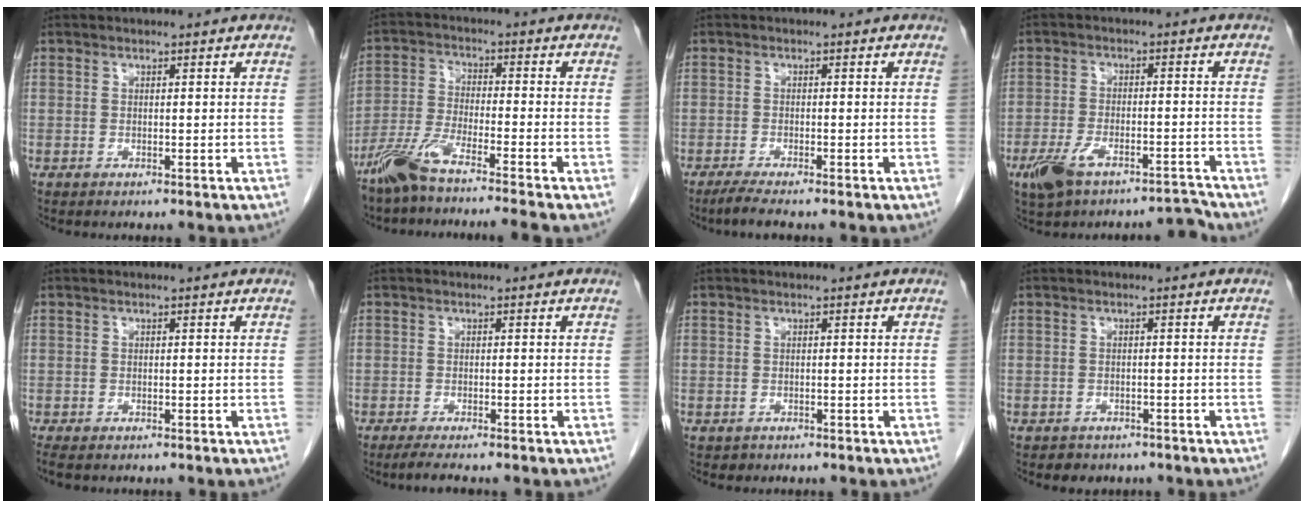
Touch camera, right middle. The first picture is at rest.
{"total": 8.6, "force": [-7.1, -1.0, 4.7], "torque": [-0.094, -0.022, -0.134]}
{"total": 2.6, "force": [-2.1, -0.2, 1.4], "torque": [-0.036, -0.007, -0.042]}
{"total": 6.9, "force": [-5.6, 2.0, 3.5], "torque": [-0.062, 0.009, -0.097]}
{"total": 2.7, "force": [-2.1, 1.1, 1.3], "torque": [-0.023, -0.008, -0.029]}
{"total": 2.6, "force": [-2.2, 0.0, 1.5], "torque": [-0.032, -0.008, -0.038]}
{"total": 0.7, "force": [-0.4, 0.6, -0.1], "torque": [-0.007, 0.002, -0.006]}
{"total": 2.6, "force": [-2.0, 1.7, 0.2], "torque": [-0.013, 0.006, -0.024]}